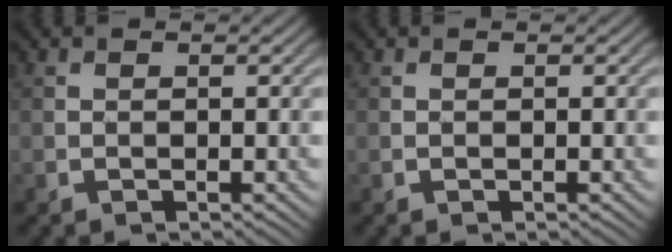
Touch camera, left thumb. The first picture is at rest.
{"total": 0.0}